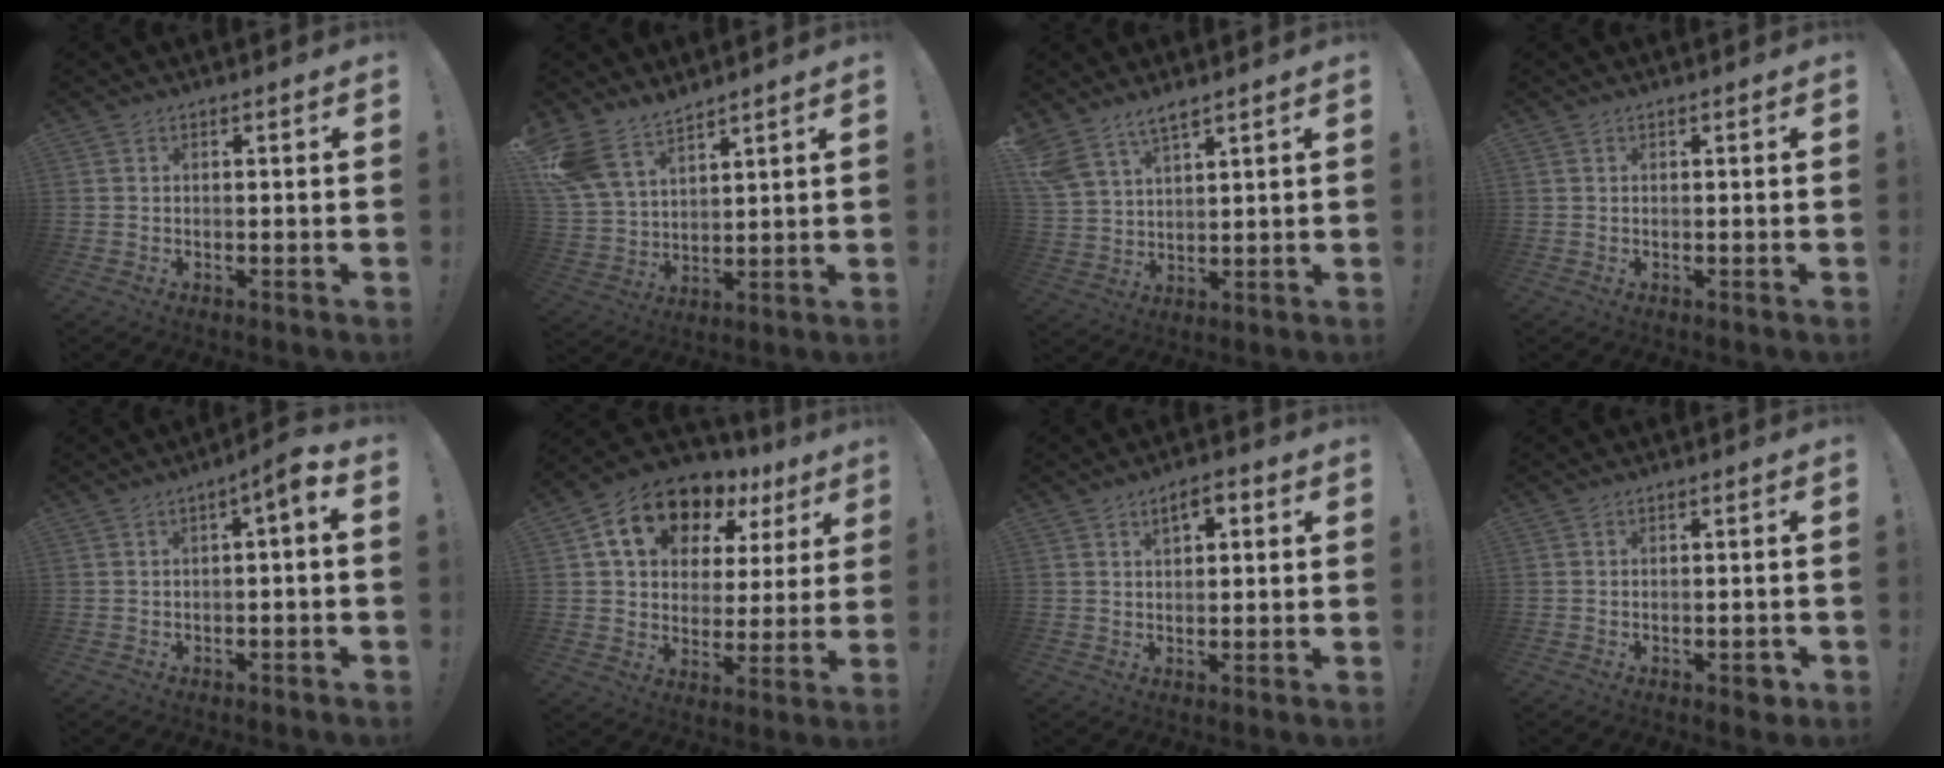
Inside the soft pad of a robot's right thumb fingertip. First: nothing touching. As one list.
[{"total": 13.2, "force": [10.3, 6.8, 4.8], "torque": [-0.115, -0.058, 0.202]}, {"total": 7.8, "force": [6.2, 3.3, 3.4], "torque": [-0.077, -0.027, 0.126]}, {"total": 0.0}, {"total": 4.2, "force": [-0.1, 0.5, 4.1], "torque": [-0.060, 0.000, -0.007]}, {"total": 16.1, "force": [9.1, 10.3, 8.4], "torque": [-0.141, -0.043, 0.168]}, {"total": 4.7, "force": [1.9, 2.3, 3.6], "torque": [-0.044, -0.002, 0.027]}, {"total": 3.0, "force": [-1.6, 1.2, 2.2], "torque": [-0.028, 0.009, -0.025]}]